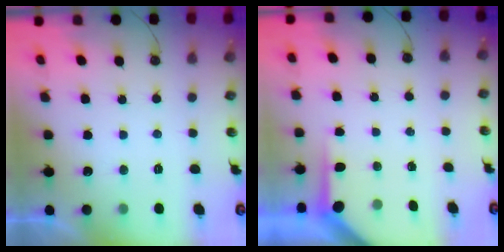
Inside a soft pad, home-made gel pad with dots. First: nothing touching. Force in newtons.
{"total": 3.7, "press": 3.6, "slide": 0.4}